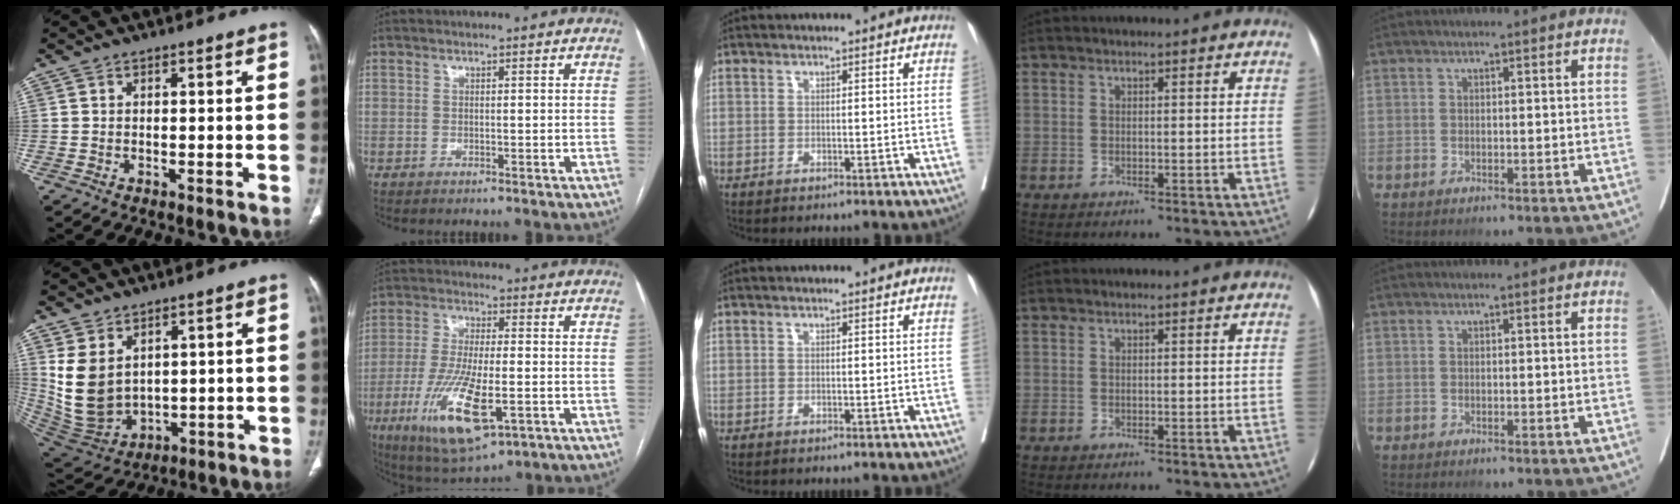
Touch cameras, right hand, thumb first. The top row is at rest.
{"thumb": {"total": 12.0, "force": [3.6, 8.4, 7.8], "torque": [-0.138, -0.017, 0.101]}, "index": {"total": 13.6, "force": [-4.8, 3.6, 12.2], "torque": [-0.241, -0.026, -0.073]}}